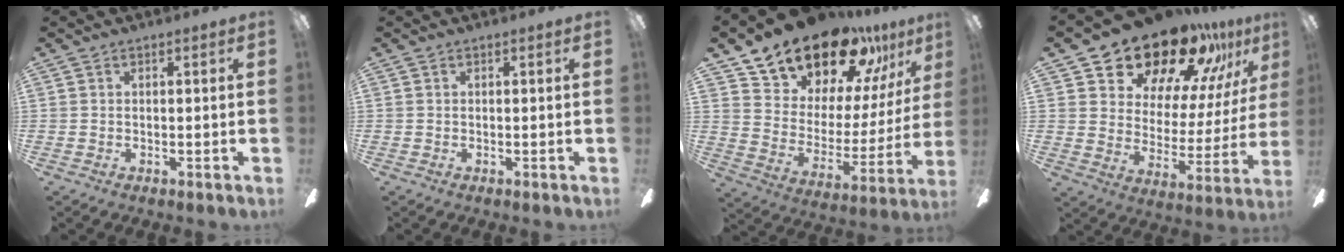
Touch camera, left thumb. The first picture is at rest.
{"total": 0.0}
{"total": 19.2, "force": [16.5, 8.2, 5.6], "torque": [-0.119, -0.126, 0.301]}
{"total": 20.8, "force": [17.3, 8.9, 7.3], "torque": [-0.134, -0.127, 0.312]}